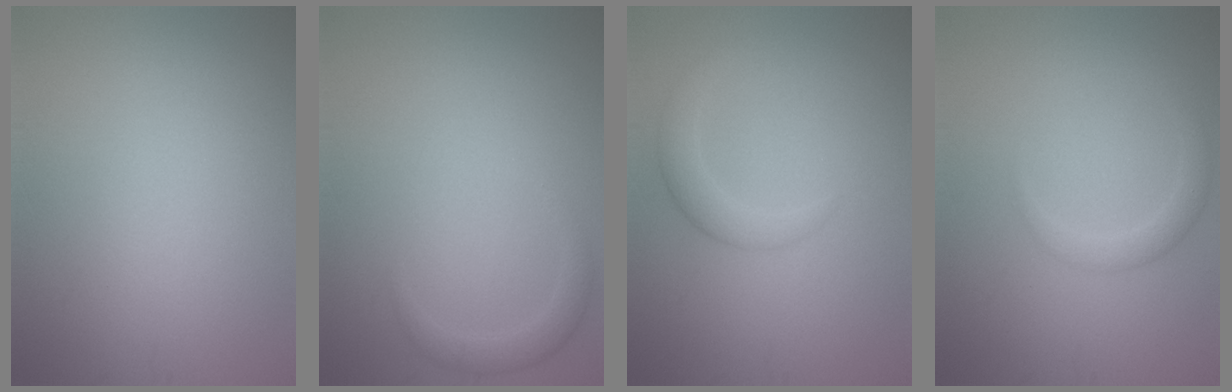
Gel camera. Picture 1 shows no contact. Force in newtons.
{"total": 1.6, "press": 1.6, "slide": 0.2}
{"total": 2.0, "press": 2.0, "slide": 0.2}
{"total": 1.6, "press": 1.6, "slide": 0.1}